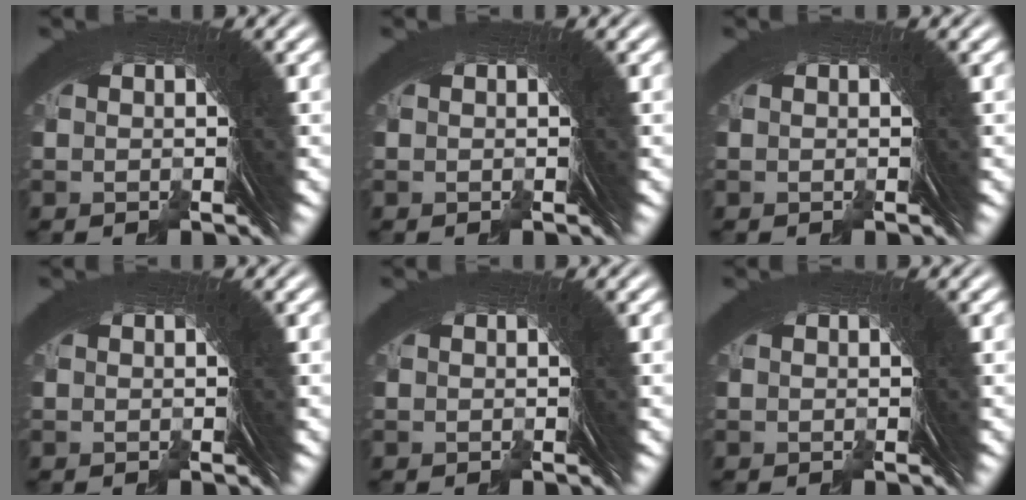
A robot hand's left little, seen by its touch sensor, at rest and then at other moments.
{"total": 0.0}
{"total": 0.0}
{"total": 0.0}
{"total": 0.0}
{"total": 0.0}